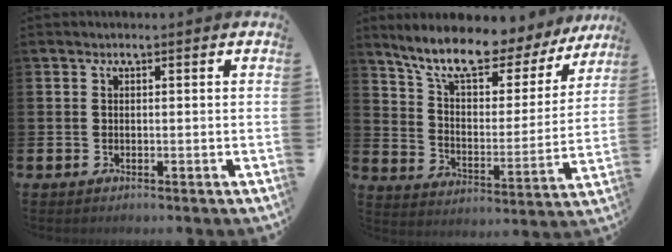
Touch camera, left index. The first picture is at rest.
{"total": 10.6, "force": [8.8, 3.2, 5.0], "torque": [-0.121, -0.058, 0.145]}